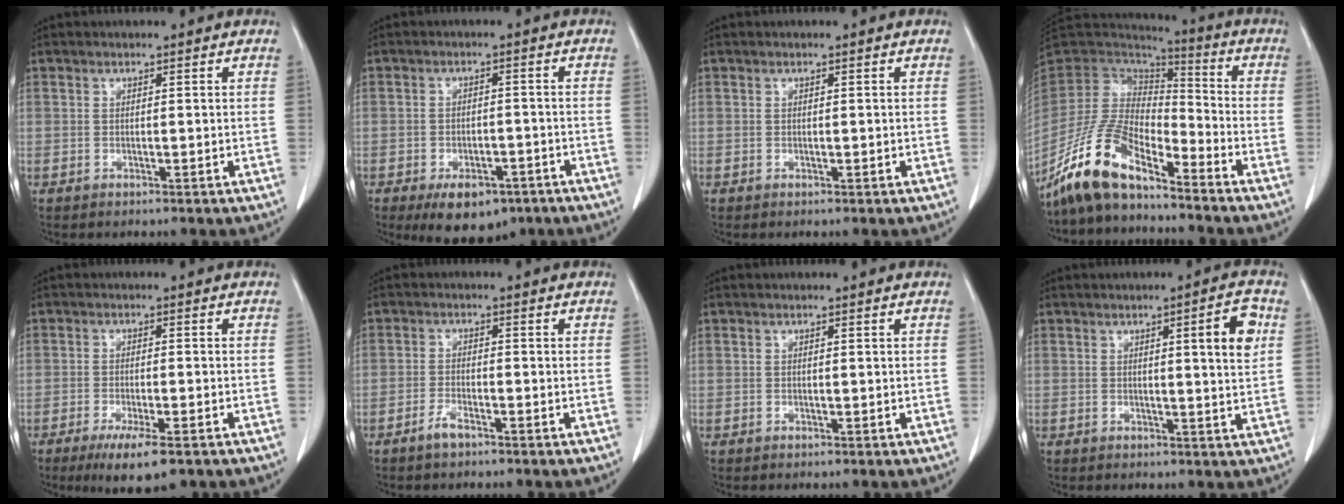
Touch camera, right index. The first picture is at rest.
{"total": 8.6, "force": [-5.7, 4.4, 4.7], "torque": [-0.066, 0.000, -0.080]}
{"total": 0.0}
{"total": 13.1, "force": [-10.1, 4.1, 7.3], "torque": [-0.155, 0.009, -0.196]}
{"total": 8.0, "force": [-5.2, 1.1, 5.9], "torque": [-0.091, -0.020, -0.075]}
{"total": 2.4, "force": [-1.8, 0.3, 1.4], "torque": [-0.034, -0.003, -0.036]}
{"total": 0.0}
{"total": 5.5, "force": [1.6, 0.4, 5.2], "torque": [-0.069, -0.002, 0.019]}